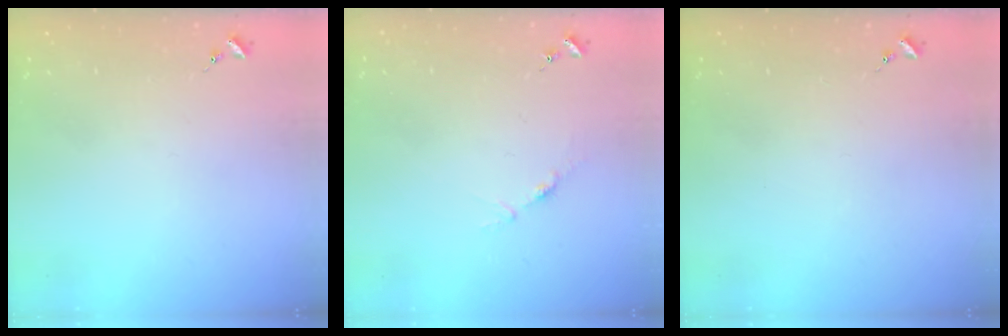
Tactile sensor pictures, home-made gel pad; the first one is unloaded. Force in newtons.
{"total": 3.8, "press": 3.8, "slide": 0.5}
{"total": 0.0}